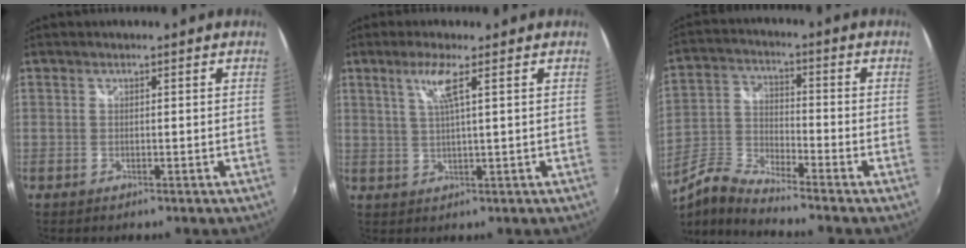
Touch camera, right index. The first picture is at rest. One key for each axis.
{"total": 4.4, "fx": 2.0, "fy": -0.5, "fz": 3.9, "tx": -0.076, "ty": -0.001, "tz": 0.041}
{"total": 8.5, "fx": -6.8, "fy": 1.4, "fz": 4.8, "tx": -0.102, "ty": -0.009, "tz": -0.144}